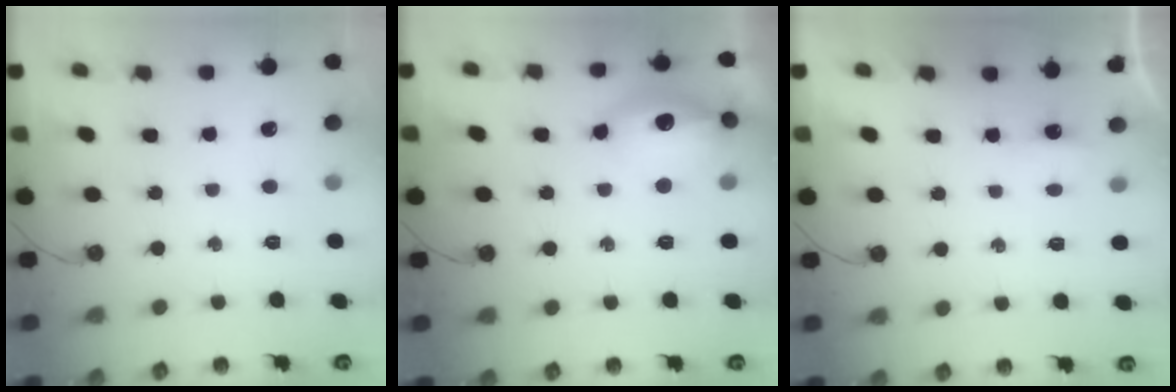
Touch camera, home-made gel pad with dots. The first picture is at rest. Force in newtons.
{"total": 14.9, "press": 14.8, "slide": 1.1}
{"total": 5.2, "press": 1.8, "slide": 4.9}